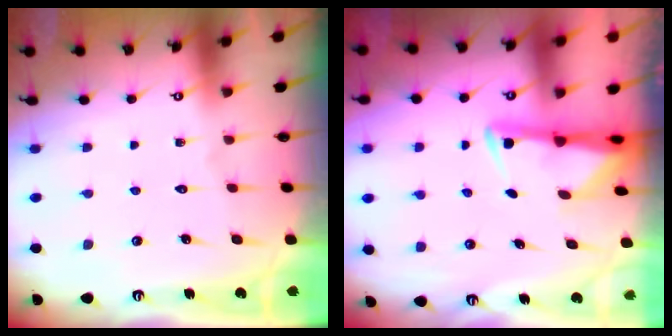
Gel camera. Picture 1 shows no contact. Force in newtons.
{"total": 2.8, "press": 2.8, "slide": 0.6}